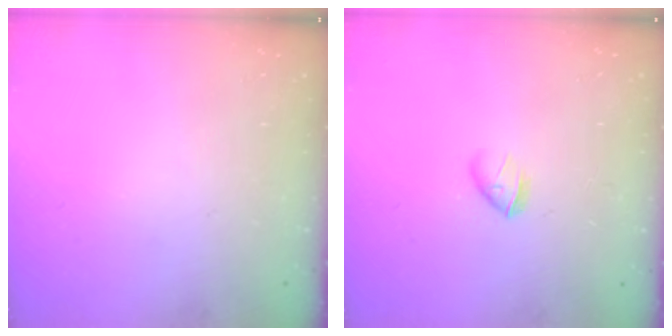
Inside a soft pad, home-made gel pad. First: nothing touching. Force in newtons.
{"total": 3.4, "press": 3.2, "slide": 1.1}